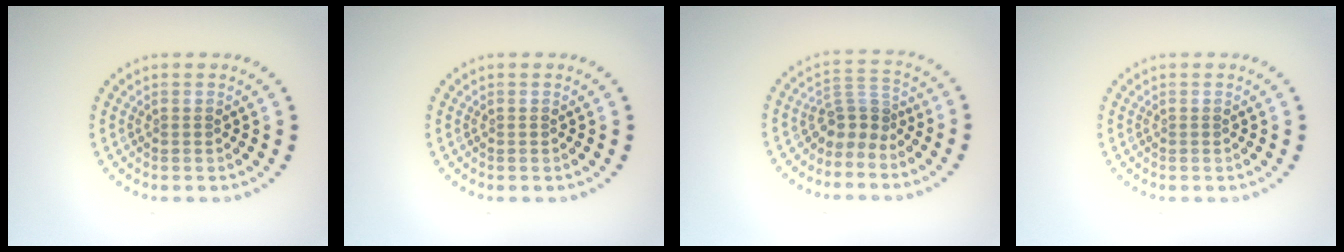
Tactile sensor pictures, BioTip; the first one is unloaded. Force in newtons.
{"total": 0.0}
{"total": 2.8, "press": 1.7, "slide": 2.2}
{"total": 0.0}